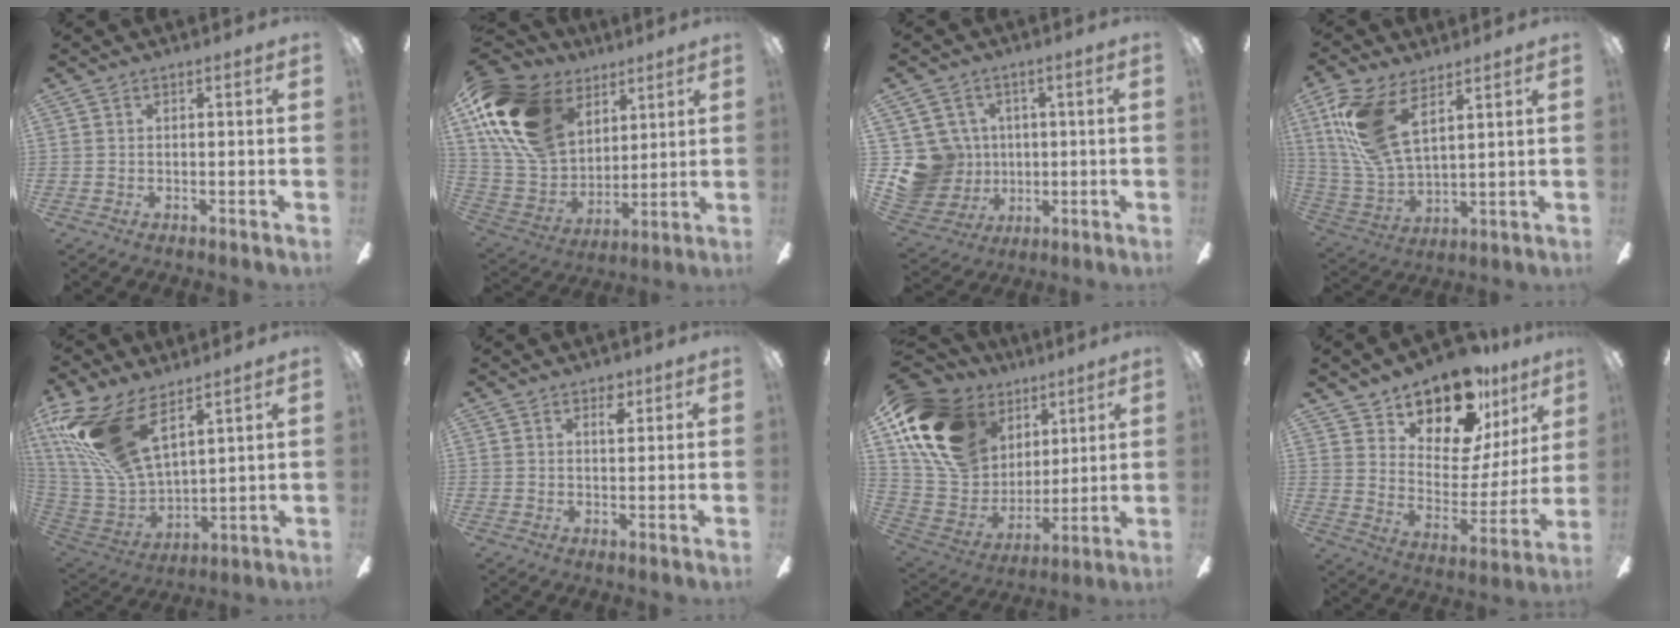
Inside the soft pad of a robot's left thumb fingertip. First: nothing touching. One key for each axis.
{"total": 21.3, "fx": 10.6, "fy": 13.9, "fz": 12.2, "tx": -0.283, "ty": -0.030, "tz": 0.198}
{"total": 12.3, "fx": 0.7, "fy": 11.8, "fz": 3.1, "tx": -0.110, "ty": -0.006, "tz": 0.023}
{"total": 15.4, "fx": 7.6, "fy": 6.8, "fz": 11.5, "tx": -0.263, "ty": -0.022, "tz": 0.139}
{"total": 22.3, "fx": 12.4, "fy": 10.5, "fz": 15.2, "tx": -0.340, "ty": -0.050, "tz": 0.223}
{"total": 3.3, "fx": 2.1, "fy": 1.6, "fz": 2.0, "tx": -0.011, "ty": -0.011, "tz": 0.032}
{"total": 20.3, "fx": 10.4, "fy": 13.9, "fz": 10.5, "tx": -0.230, "ty": -0.028, "tz": 0.200}
{"total": 17.7, "fx": 14.0, "fy": 7.6, "fz": 7.5, "tx": -0.127, "ty": -0.104, "tz": 0.246}